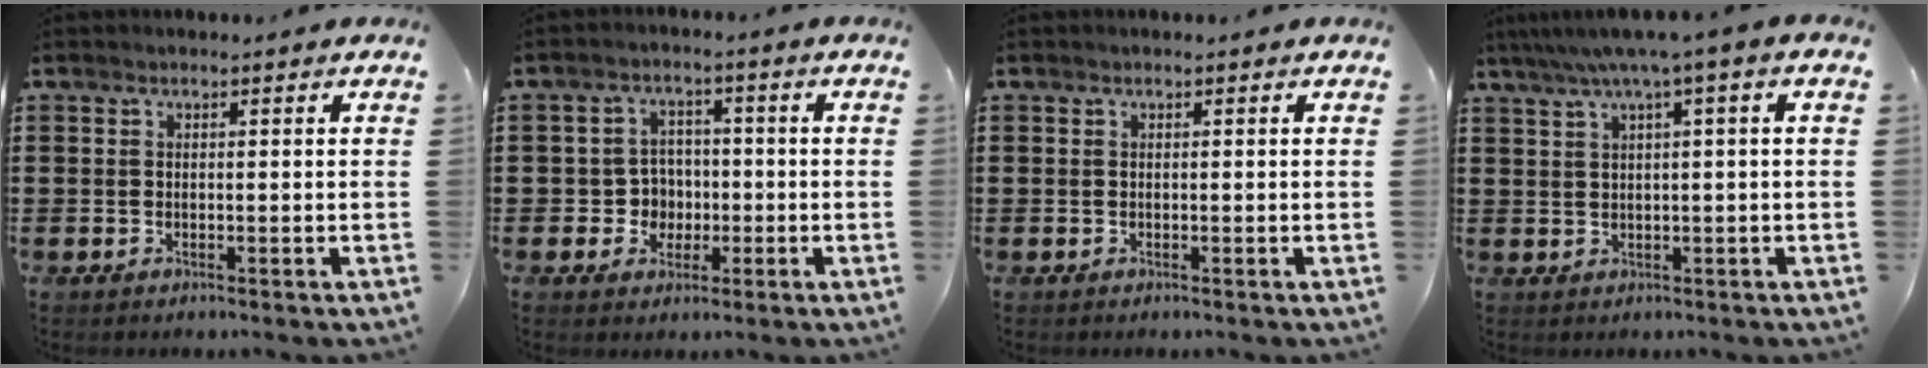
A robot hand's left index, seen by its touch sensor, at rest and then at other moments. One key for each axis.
{"total": 4.4, "fx": -0.7, "fy": 4.1, "fz": 1.1, "tx": -0.037, "ty": 0.009, "tz": -0.016}
{"total": 0.0}
{"total": 4.0, "fx": 1.4, "fy": -0.5, "fz": 3.7, "tx": -0.073, "ty": -0.007, "tz": 0.019}